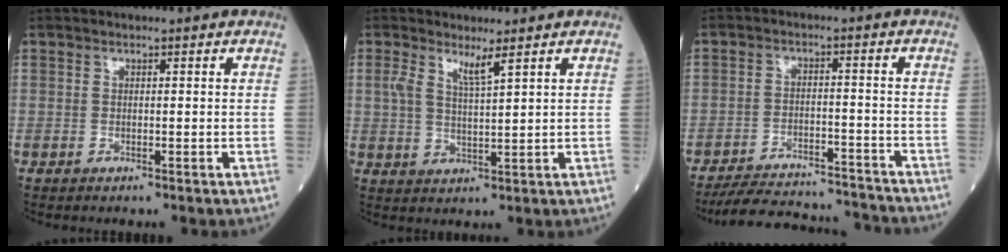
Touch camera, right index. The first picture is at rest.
{"total": 3.3, "force": [2.1, 0.0, 2.6], "torque": [-0.055, -0.002, 0.042]}
{"total": 14.8, "force": [-14.3, 2.2, 3.2], "torque": [-0.055, 0.011, -0.202]}